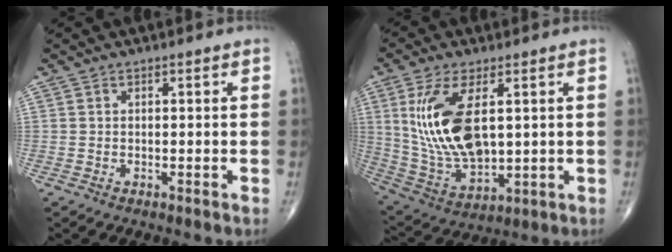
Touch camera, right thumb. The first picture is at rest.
{"total": 16.1, "force": [3.6, 7.6, 13.8], "torque": [-0.274, -0.020, 0.084]}